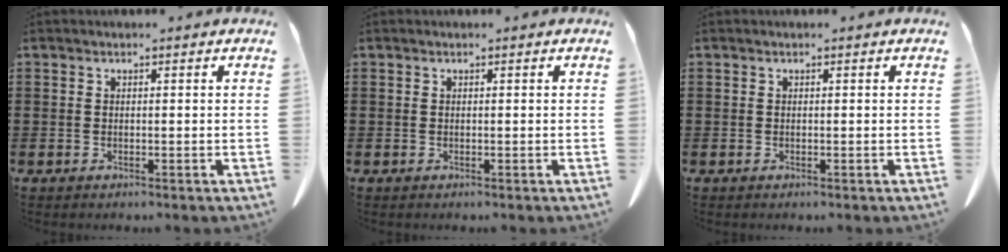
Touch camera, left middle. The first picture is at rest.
{"total": 0.0}
{"total": 0.0}